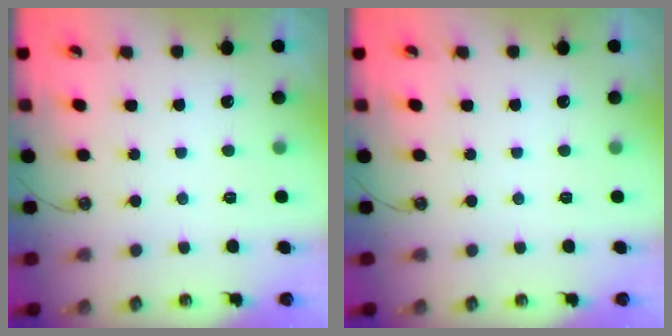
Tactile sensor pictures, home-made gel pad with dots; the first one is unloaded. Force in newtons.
{"total": 0.0}